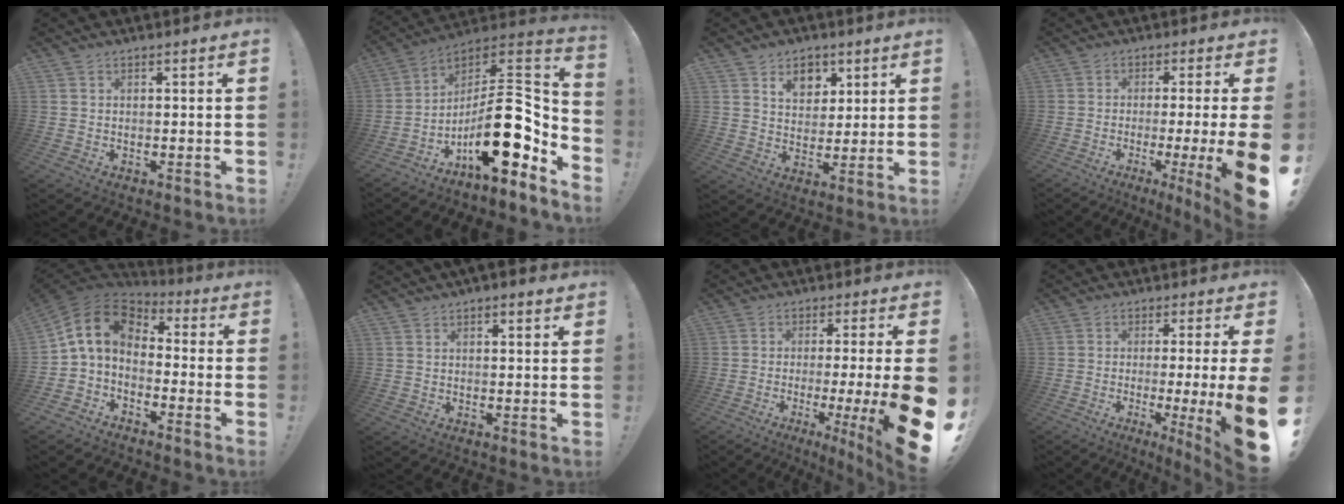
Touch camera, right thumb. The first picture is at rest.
{"total": 21.3, "force": [-5.6, 8.0, 18.9], "torque": [-0.309, 0.014, -0.088]}
{"total": 9.2, "force": [5.4, 6.5, 3.6], "torque": [-0.042, -0.028, 0.101]}
{"total": 11.8, "force": [-3.1, 0.1, 11.4], "torque": [-0.160, 0.000, -0.040]}
{"total": 10.7, "force": [1.0, 6.8, 8.2], "torque": [-0.165, 0.009, 0.018]}
{"total": 2.9, "force": [2.2, 1.3, 1.5], "torque": [-0.009, -0.012, 0.036]}
{"total": 13.7, "force": [-2.9, -0.3, 13.4], "torque": [-0.189, -0.006, -0.037]}
{"total": 12.7, "force": [-2.0, -0.1, 12.5], "torque": [-0.167, -0.017, -0.023]}